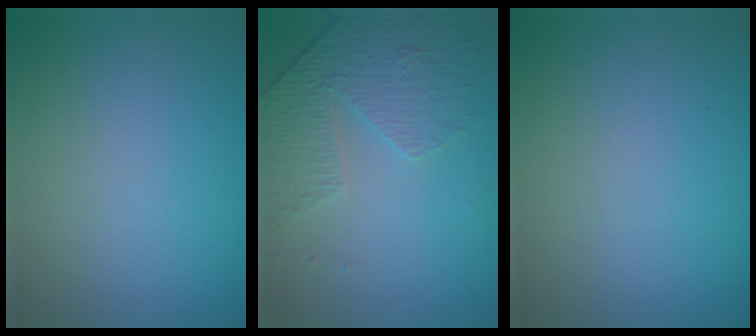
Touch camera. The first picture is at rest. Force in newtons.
{"total": 4.6, "press": 3.0, "slide": 3.5}
{"total": 0.0}